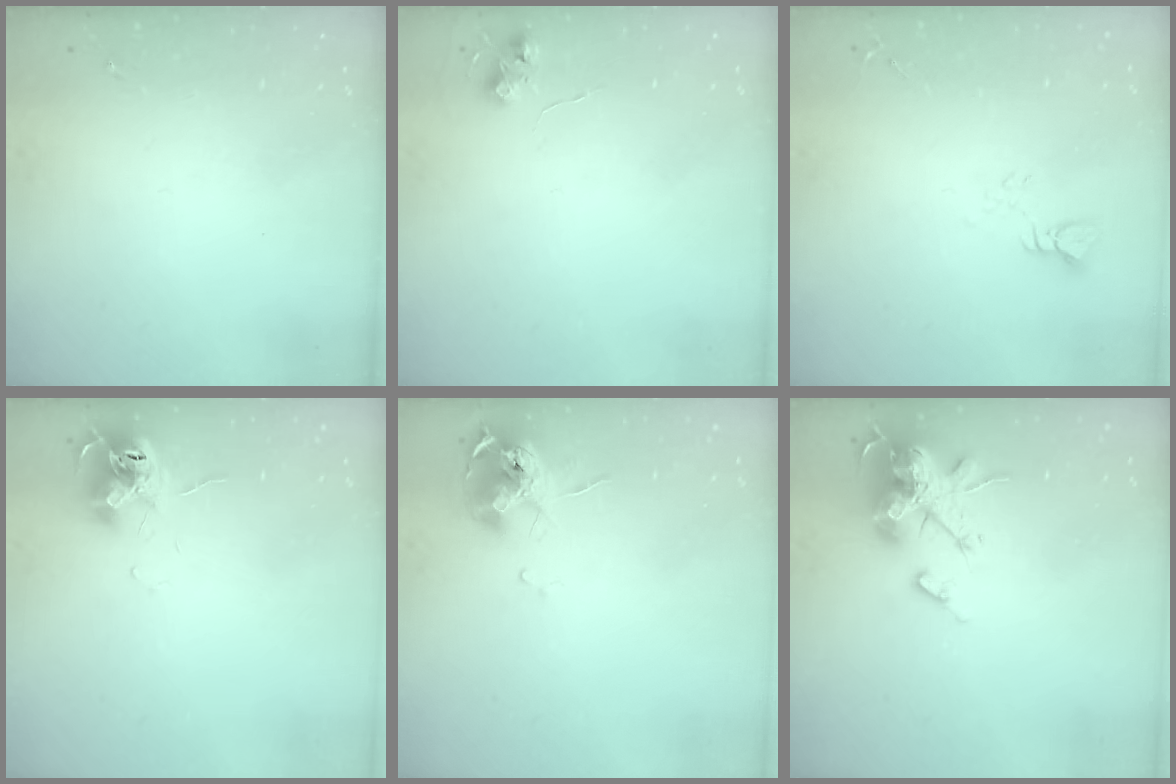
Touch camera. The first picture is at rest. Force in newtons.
{"total": 5.5, "press": 5.5, "slide": 0.5}
{"total": 2.8, "press": 2.8, "slide": 0.2}
{"total": 12.3, "press": 12.3, "slide": 0.8}
{"total": 11.5, "press": 11.4, "slide": 0.6}
{"total": 19.6, "press": 19.6, "slide": 0.1}